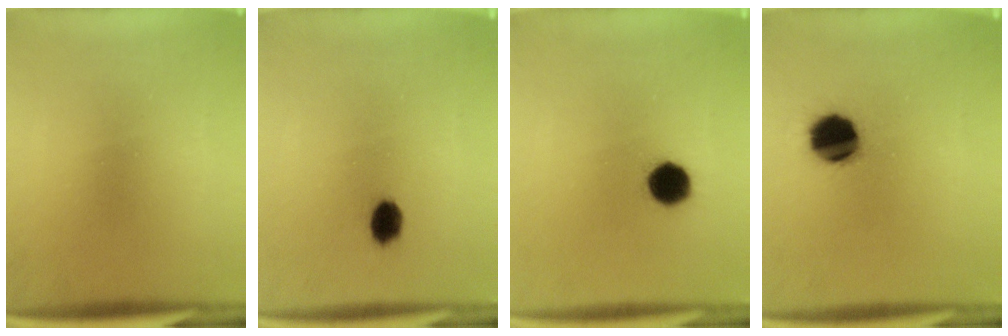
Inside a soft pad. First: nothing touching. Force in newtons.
{"total": 3.9}
{"total": 7.2}
{"total": 12.6}